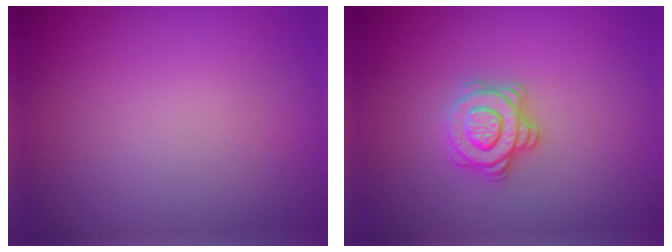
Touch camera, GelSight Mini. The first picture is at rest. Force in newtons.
{"total": 2.9, "press": 2.7, "slide": 1.1}